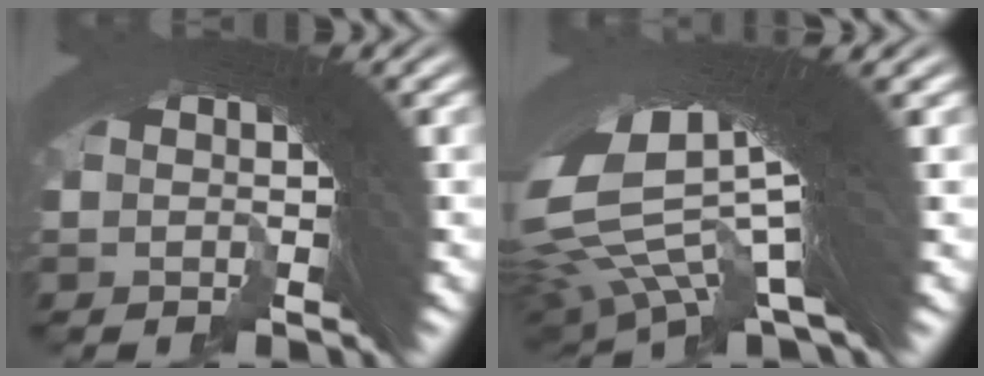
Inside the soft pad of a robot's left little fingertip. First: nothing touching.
{"total": 13.8, "force": [5.8, 5.9, 11.1], "torque": [-0.214, 0.005, 0.097]}